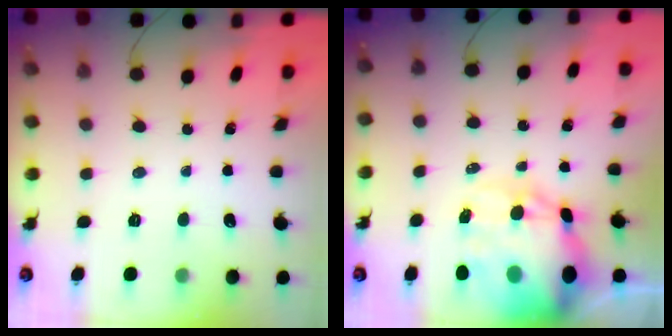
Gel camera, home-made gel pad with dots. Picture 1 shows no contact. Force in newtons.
{"total": 17.6, "press": 17.1, "slide": 4.1}